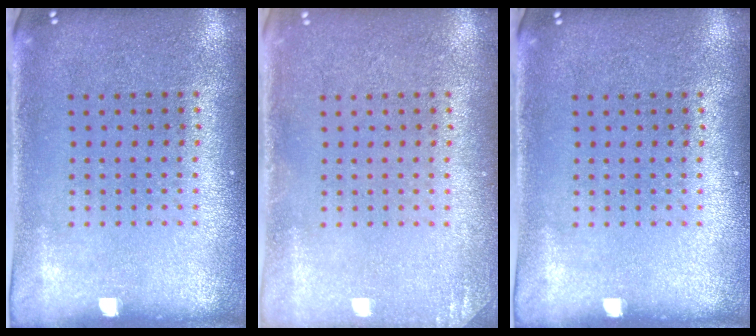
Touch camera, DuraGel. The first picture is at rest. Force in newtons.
{"total": 1.1, "press": 1.1, "slide": 0.1}
{"total": 0.0}